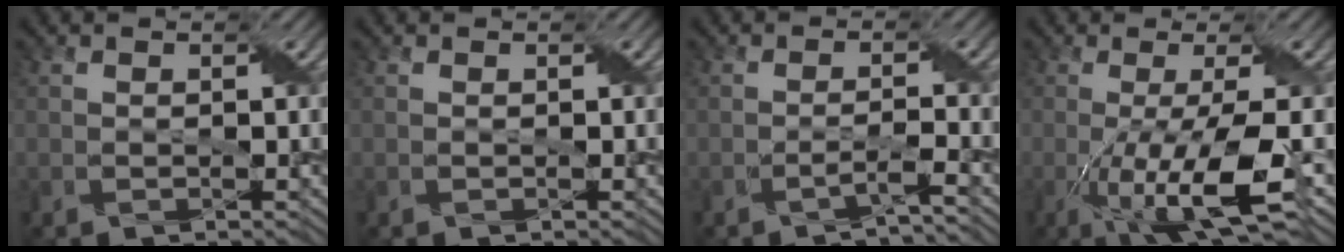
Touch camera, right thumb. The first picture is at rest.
{"total": 0.0}
{"total": 2.2, "force": [-1.6, 0.0, 1.4], "torque": [-0.027, 0.005, -0.042]}
{"total": 11.5, "force": [-3.7, 2.5, 10.6], "torque": [-0.173, -0.006, -0.060]}